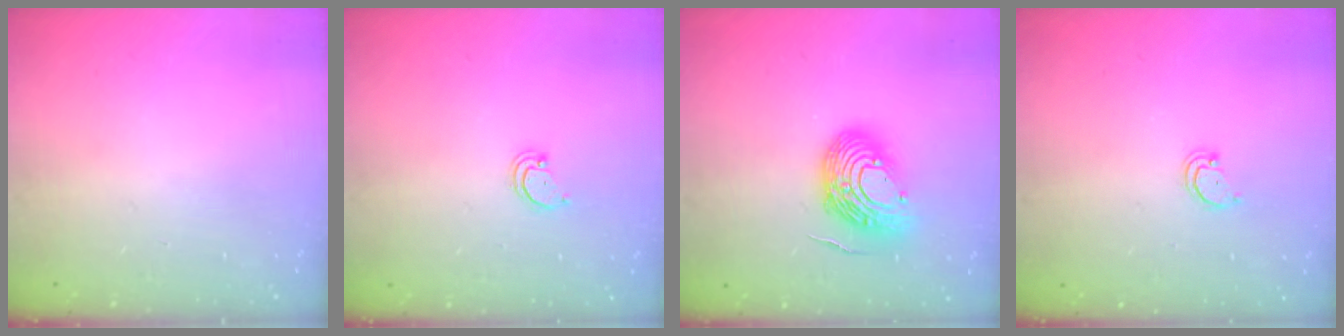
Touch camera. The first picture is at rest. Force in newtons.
{"total": 1.8, "press": 1.8, "slide": 0.2}
{"total": 13.1, "press": 12.9, "slide": 2.2}
{"total": 2.1, "press": 2.1, "slide": 0.2}